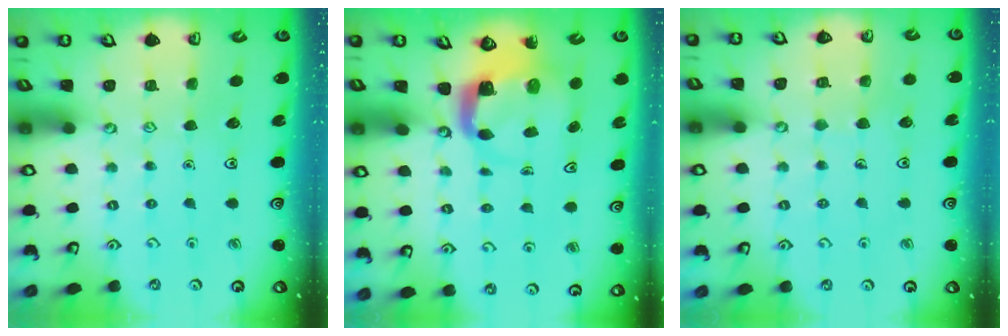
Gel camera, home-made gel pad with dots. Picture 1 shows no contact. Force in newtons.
{"total": 4.1, "press": 4.1, "slide": 0.5}
{"total": 4.3, "press": 4.3, "slide": 0.2}